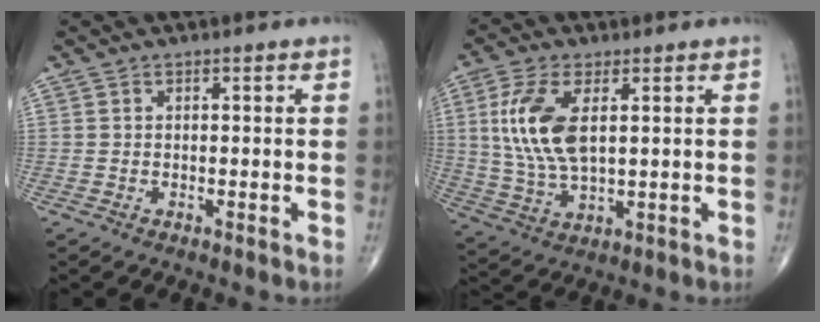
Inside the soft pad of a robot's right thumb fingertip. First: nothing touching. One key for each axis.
{"total": 11.9, "fx": 2.7, "fy": 5.7, "fz": 10.2, "tx": -0.222, "ty": -0.007, "tz": 0.058}